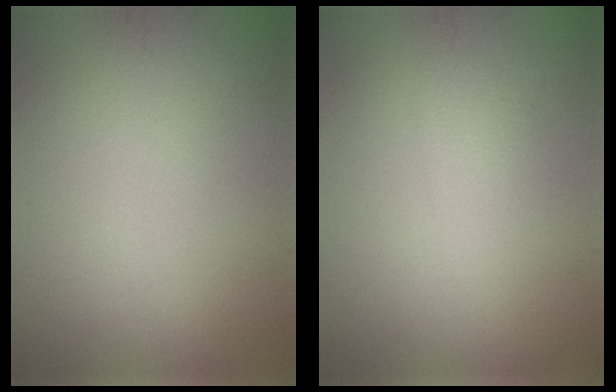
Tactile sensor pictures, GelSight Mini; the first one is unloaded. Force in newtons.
{"total": 1.8, "press": 1.8, "slide": 0.2}